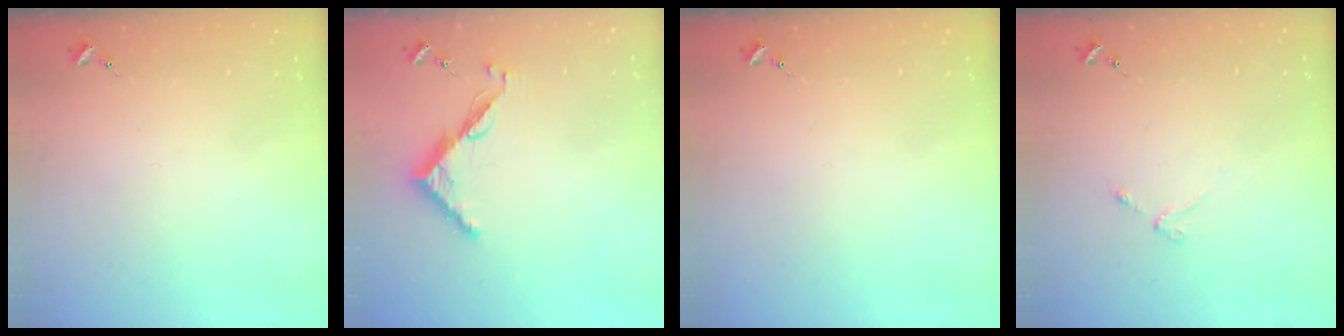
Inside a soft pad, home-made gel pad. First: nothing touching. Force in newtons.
{"total": 7.8, "press": 7.8, "slide": 0.6}
{"total": 0.0}
{"total": 3.0, "press": 2.9, "slide": 0.5}